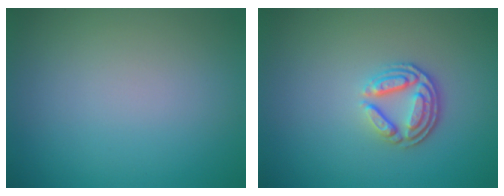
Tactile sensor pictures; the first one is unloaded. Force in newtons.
{"total": 3.7, "press": 2.8, "slide": 2.5}